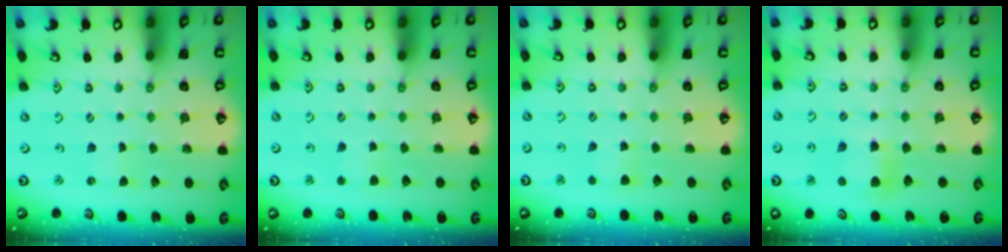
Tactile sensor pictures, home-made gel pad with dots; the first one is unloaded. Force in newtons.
{"total": 2.4, "press": 2.3, "slide": 0.5}
{"total": 4.4, "press": 4.4, "slide": 0.7}
{"total": 5.7, "press": 5.7, "slide": 0.3}